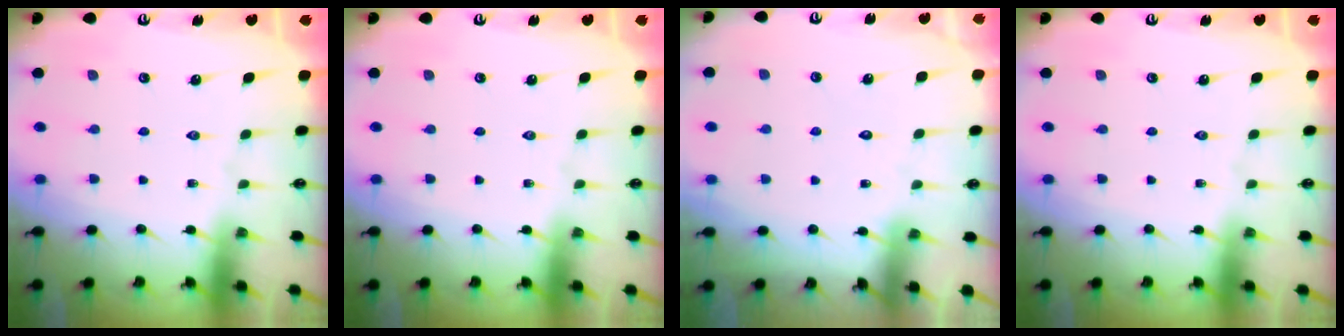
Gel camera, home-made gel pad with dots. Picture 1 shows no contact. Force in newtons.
{"total": 0.0}
{"total": 1.9, "press": 1.9, "slide": 0.1}
{"total": 0.0}